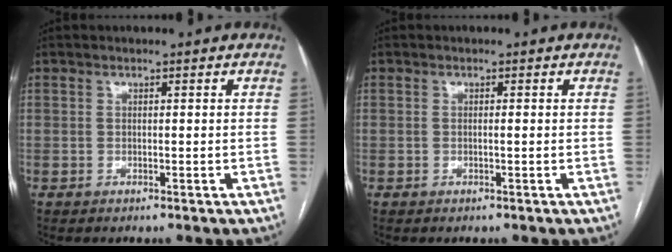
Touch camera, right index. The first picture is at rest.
{"total": 0.5, "force": [-0.1, 0.0, 0.5], "torque": [-0.008, 0.001, -0.002]}